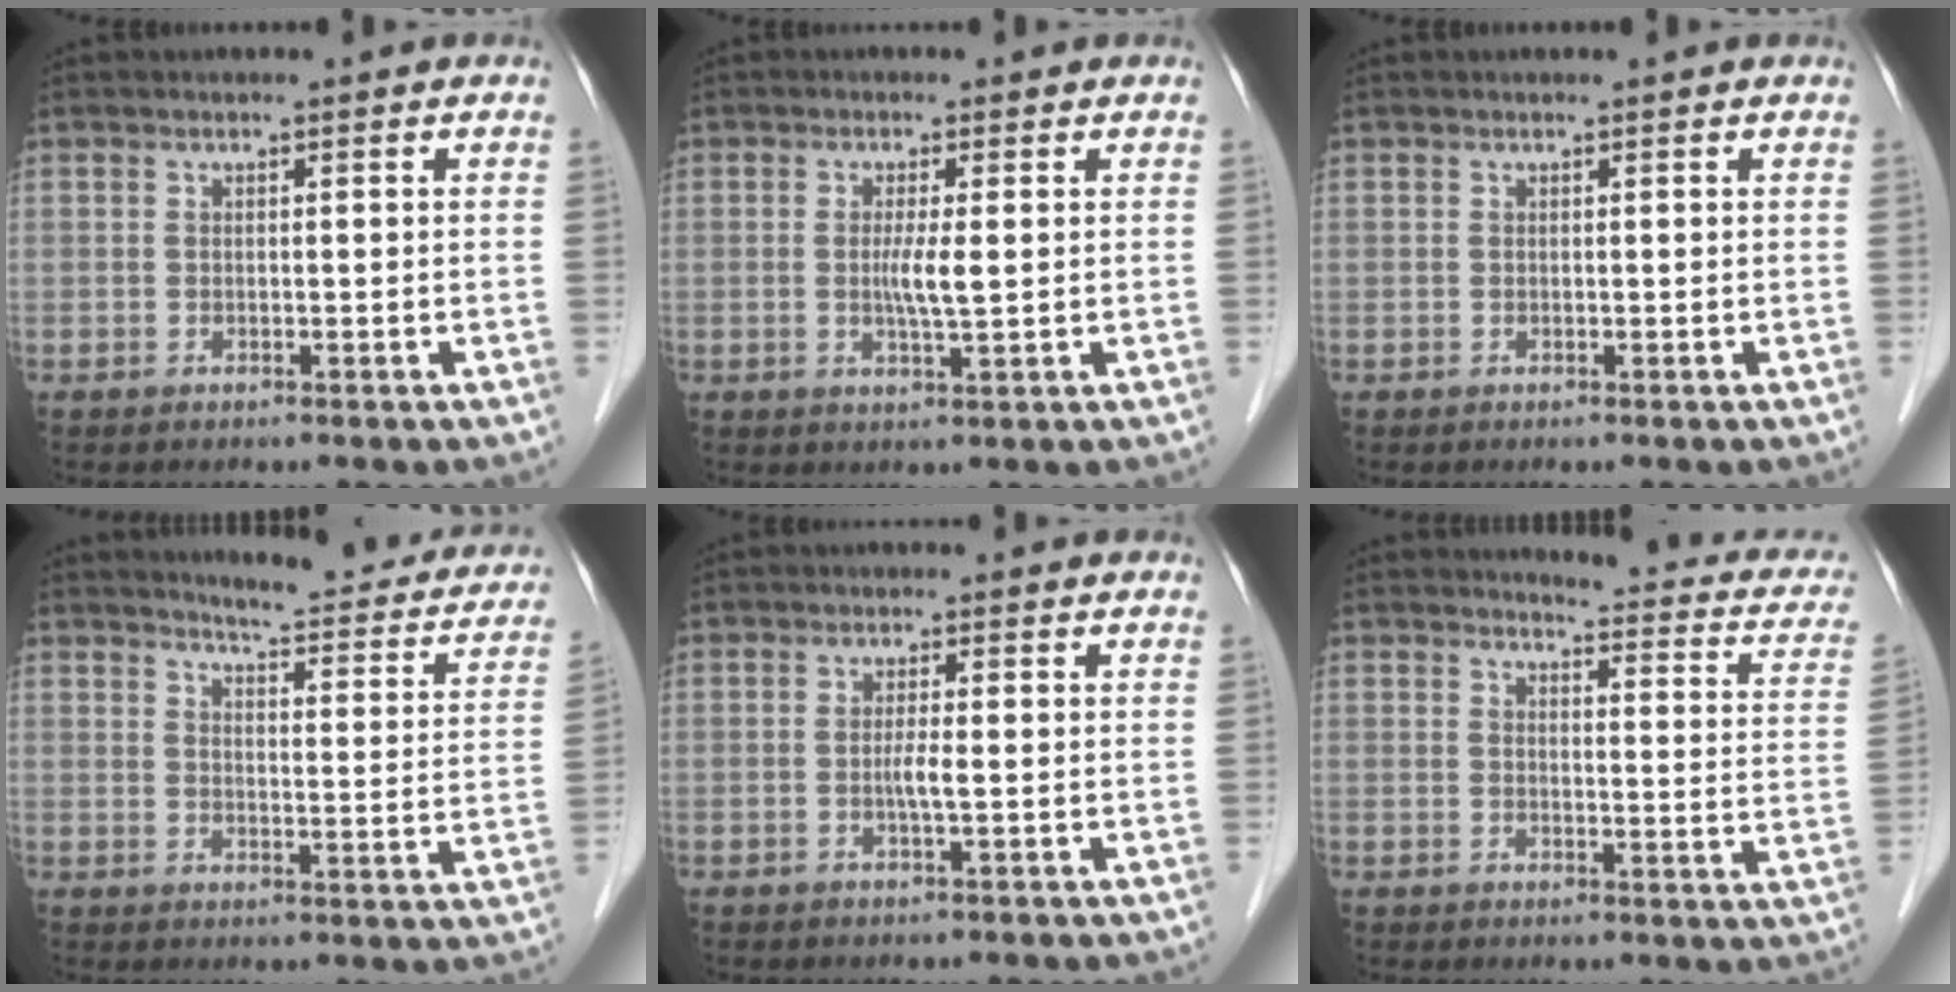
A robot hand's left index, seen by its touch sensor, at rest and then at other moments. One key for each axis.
{"total": 3.4, "fx": 0.2, "fy": 0.0, "fz": 3.4, "tx": -0.068, "ty": -0.006, "tz": 0.004}
{"total": 0.6, "fx": 0.6, "fy": 0.1, "fz": 0.2, "tx": -0.004, "ty": 0.003, "tz": 0.005}
{"total": 16.3, "fx": 15.1, "fy": 2.5, "fz": 5.5, "tx": -0.054, "ty": -0.044, "tz": 0.166}
{"total": 2.1, "fx": -0.3, "fy": -0.1, "fz": 2.1, "tx": -0.041, "ty": -0.001, "tz": -0.005}
{"total": 12.5, "fx": 11.3, "fy": 2.5, "fz": 4.5, "tx": -0.032, "ty": -0.033, "tz": 0.099}